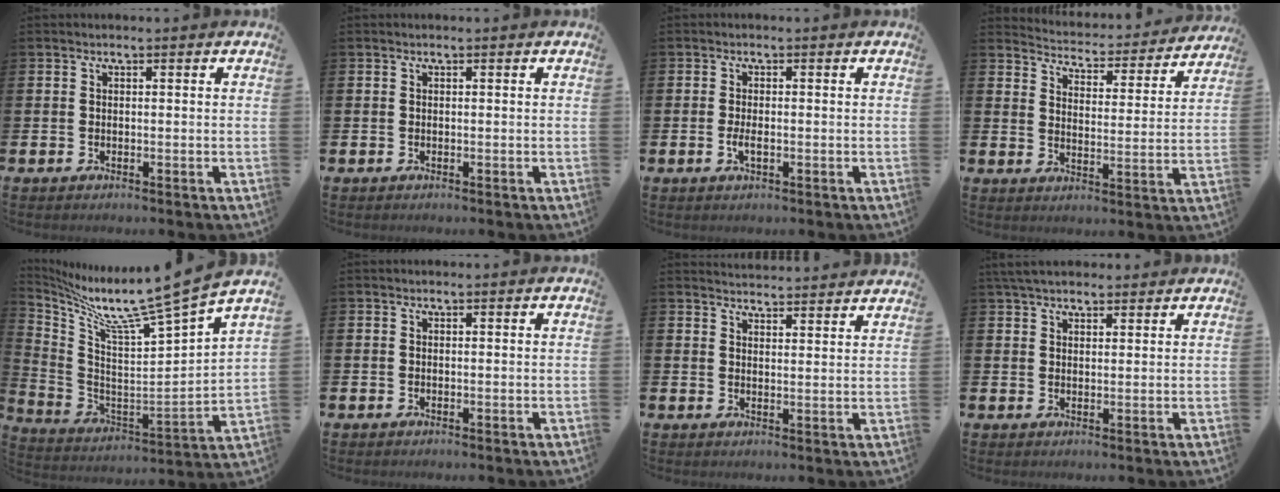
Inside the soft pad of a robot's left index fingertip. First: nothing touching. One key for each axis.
{"total": 0.0}
{"total": 1.8, "fx": -0.4, "fy": 0.7, "fz": 1.6, "tx": -0.028, "ty": -0.001, "tz": -0.007}
{"total": 4.4, "fx": 4.4, "fy": 0.7, "fz": 0.3, "tx": -0.029, "ty": -0.042, "tz": 0.070}
{"total": 10.0, "fx": 8.7, "fy": -0.2, "fz": 5.1, "tx": -0.133, "ty": -0.078, "tz": 0.134}
{"total": 0.0}
{"total": 3.8, "fx": 3.8, "fy": 0.0, "fz": -0.3, "tx": -0.003, "ty": -0.027, "tz": 0.068}
{"total": 4.2, "fx": 3.7, "fy": 1.4, "fz": 1.4, "tx": -0.032, "ty": -0.006, "tz": 0.069}